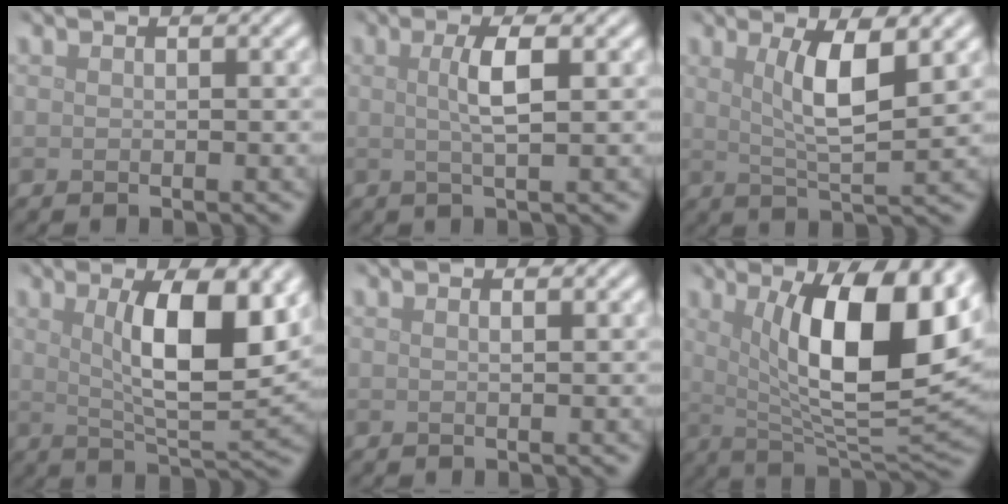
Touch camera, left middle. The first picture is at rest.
{"total": 3.0, "force": [0.6, 0.6, 2.9], "torque": [-0.049, 0.005, 0.005]}
{"total": 5.0, "force": [1.6, 1.1, 4.6], "torque": [-0.084, -0.004, 0.031]}
{"total": 8.9, "force": [2.2, 2.6, 8.2], "torque": [-0.127, -0.008, 0.042]}
{"total": 0.8, "force": [0.4, 0.3, 0.6], "torque": [-0.004, 0.001, 0.000]}
{"total": 12.4, "force": [3.2, 3.9, 11.4], "torque": [-0.163, -0.004, 0.052]}